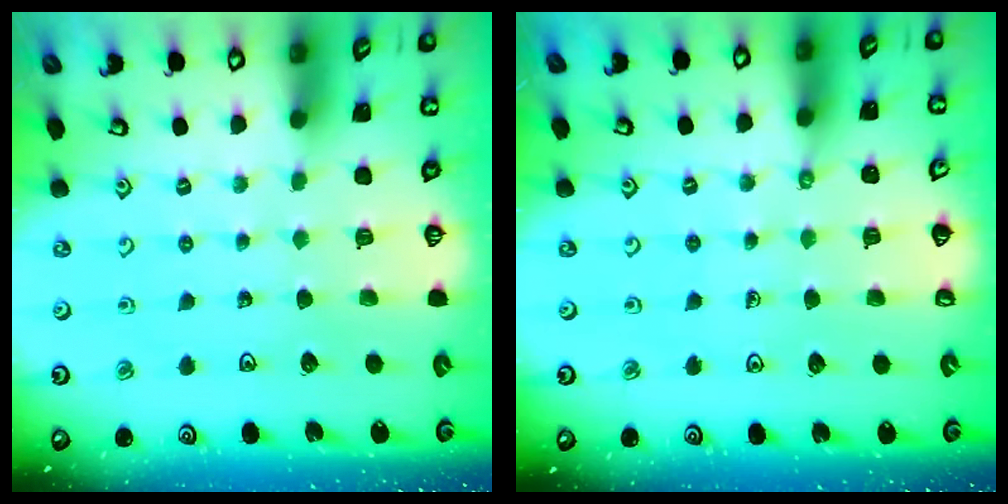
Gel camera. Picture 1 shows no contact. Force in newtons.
{"total": 0.9, "press": 0.9, "slide": 0.1}